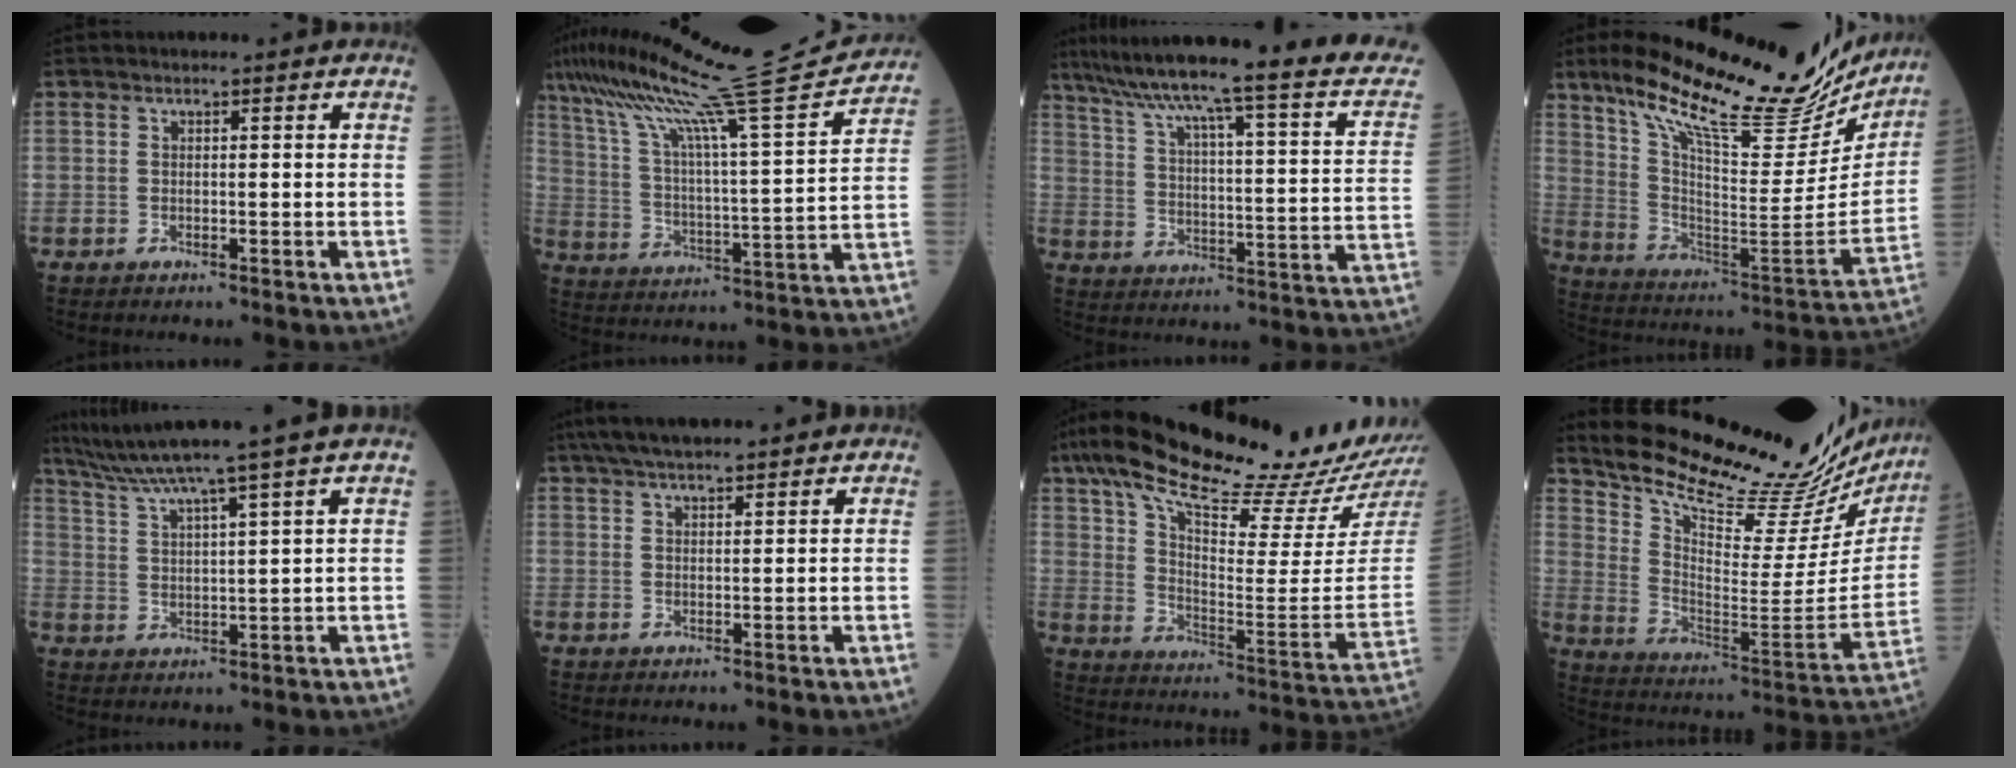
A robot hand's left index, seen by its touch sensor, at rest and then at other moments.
{"total": 23.5, "force": [20.5, -1.4, 11.5], "torque": [-0.209, -0.018, 0.312]}
{"total": 27.4, "force": [22.1, 1.1, 16.1], "torque": [-0.247, -0.032, 0.287]}
{"total": 27.8, "force": [22.7, 6.4, 14.6], "torque": [-0.235, -0.025, 0.327]}
{"total": 10.7, "force": [8.9, -2.8, 5.3], "torque": [-0.091, 0.002, 0.148]}
{"total": 8.4, "force": [7.1, 1.1, 4.3], "torque": [-0.066, 0.039, 0.114]}
{"total": 27.6, "force": [23.0, 1.6, 15.2], "torque": [-0.252, -0.048, 0.328]}
{"total": 29.3, "force": [26.9, 4.3, 10.8], "torque": [-0.182, -0.107, 0.361]}